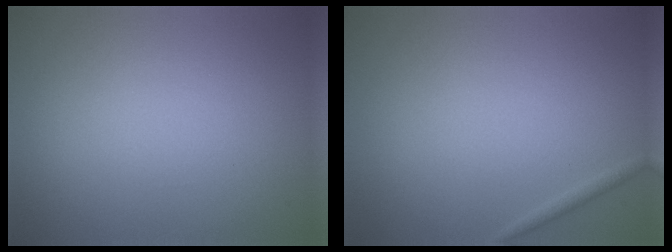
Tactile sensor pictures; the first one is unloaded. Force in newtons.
{"total": 0.6, "press": 0.6, "slide": 0.1}